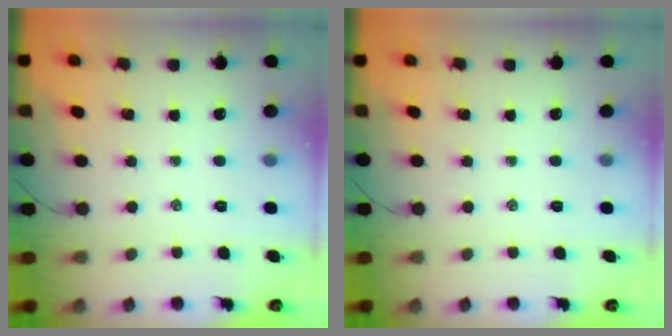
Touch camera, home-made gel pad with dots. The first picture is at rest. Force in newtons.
{"total": 0.0}